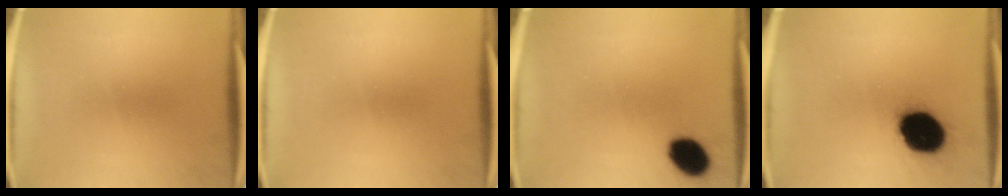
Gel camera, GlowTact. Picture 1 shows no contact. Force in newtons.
{"total": 0.0}
{"total": 8.3}
{"total": 18.1}